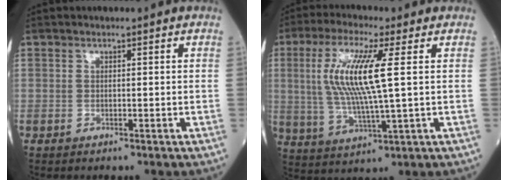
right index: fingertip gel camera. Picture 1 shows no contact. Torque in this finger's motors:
{"motor_torque": [1.48, 0.66, 0.68, 0.21]}